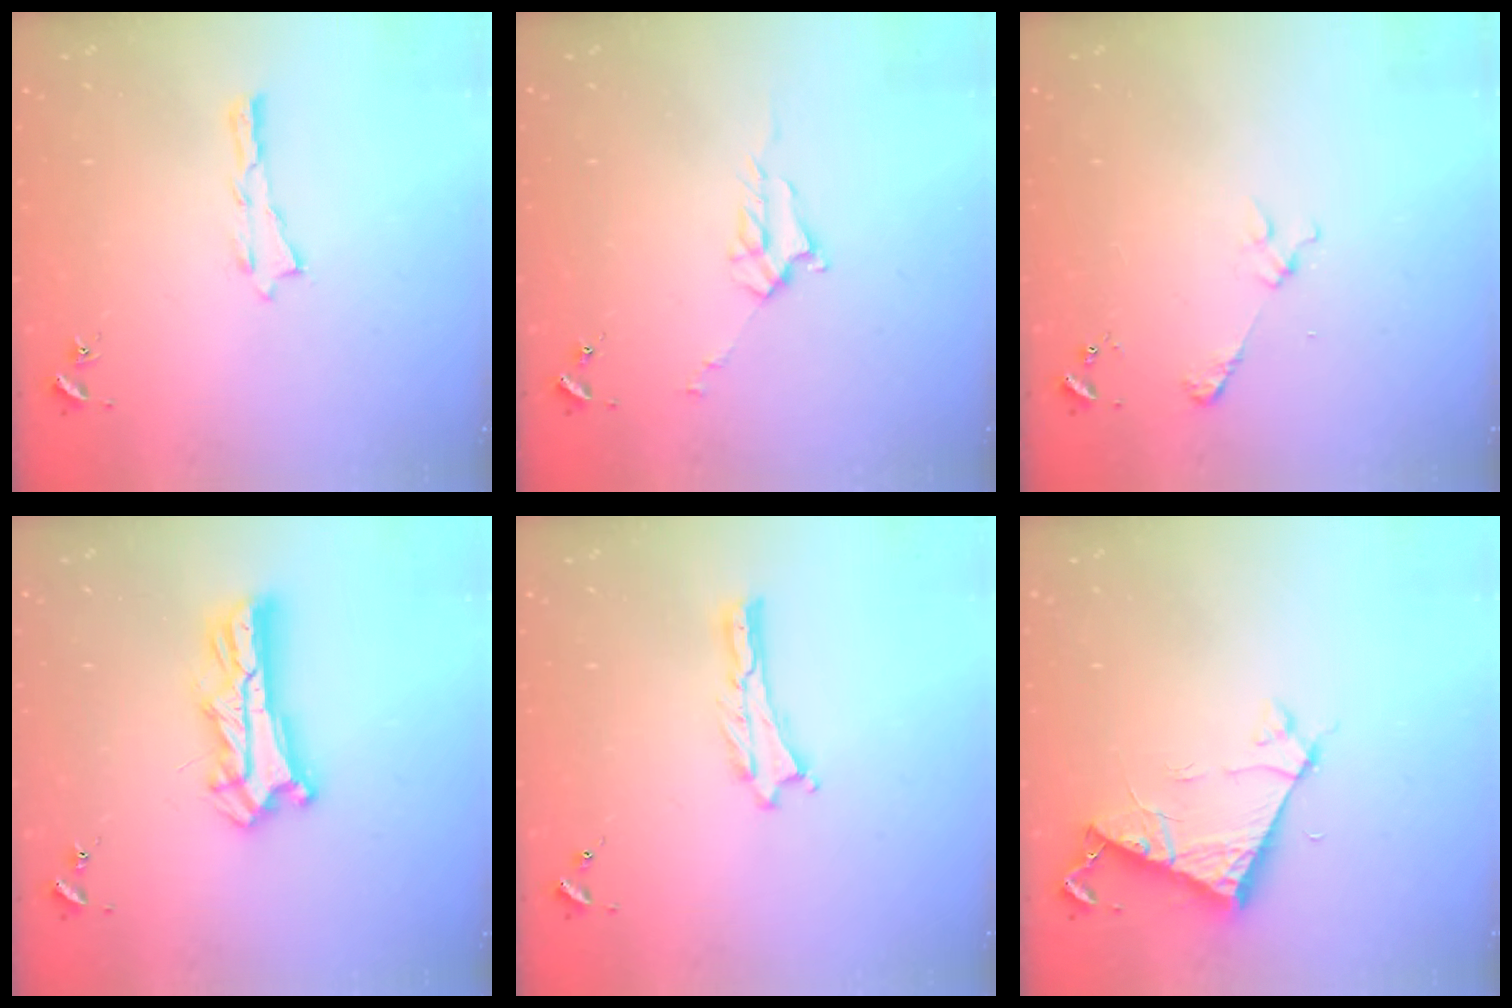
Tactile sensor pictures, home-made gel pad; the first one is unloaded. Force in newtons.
{"total": 2.7, "press": 2.7, "slide": 0.3}
{"total": 2.4, "press": 2.4, "slide": 0.2}
{"total": 7.7, "press": 7.7, "slide": 0.7}
{"total": 0.0}
{"total": 6.4, "press": 6.4, "slide": 0.4}